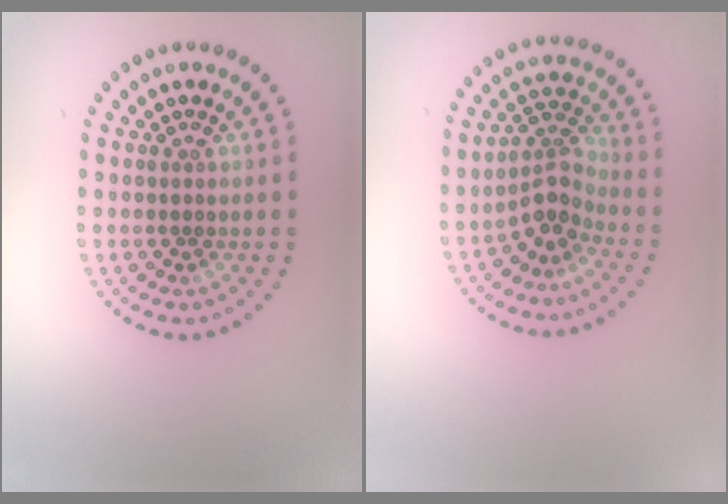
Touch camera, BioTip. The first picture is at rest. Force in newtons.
{"total": 2.8, "press": 2.1, "slide": 1.8}